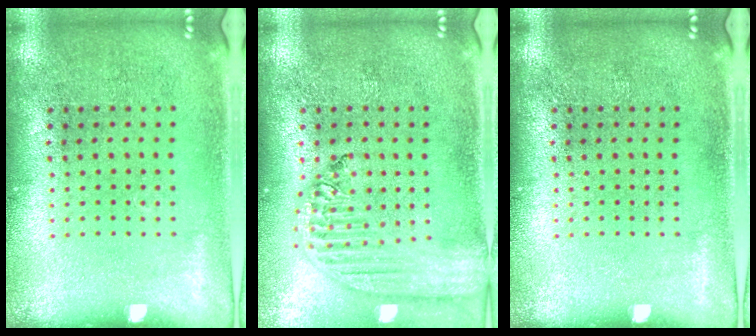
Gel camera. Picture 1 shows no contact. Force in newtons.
{"total": 2.3, "press": 2.0, "slide": 1.2}
{"total": 0.0}